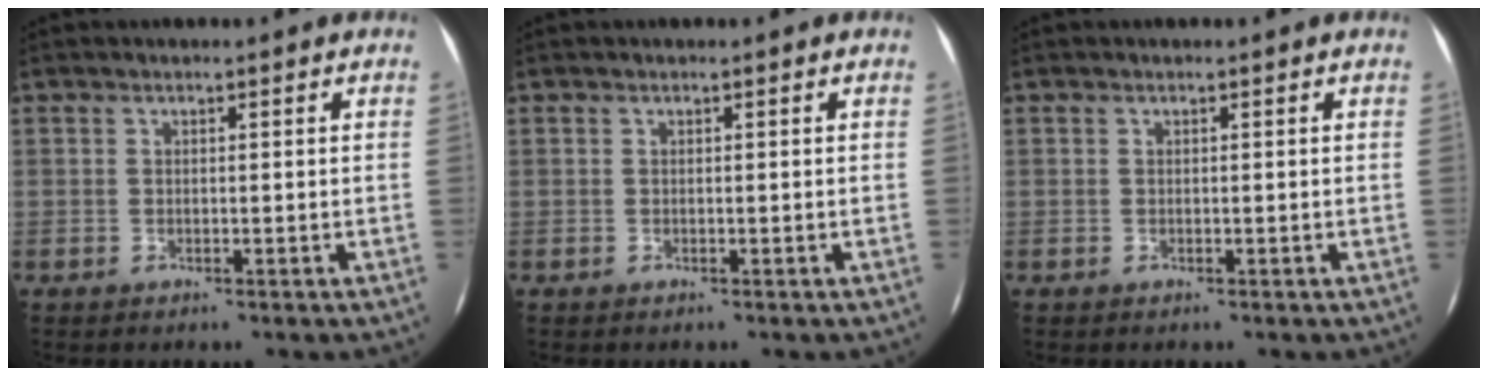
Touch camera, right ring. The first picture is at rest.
{"total": 0.0}
{"total": 0.0}